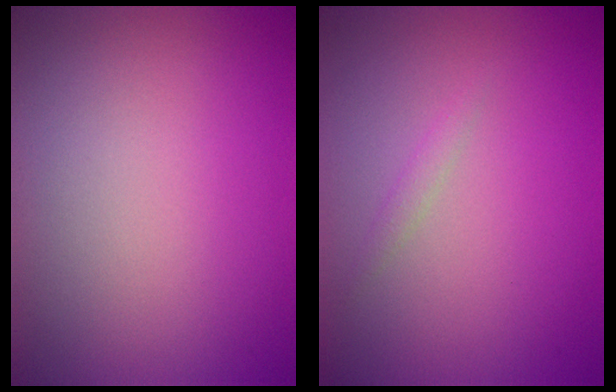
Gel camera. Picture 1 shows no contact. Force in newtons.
{"total": 0.7, "press": 0.7, "slide": 0.1}